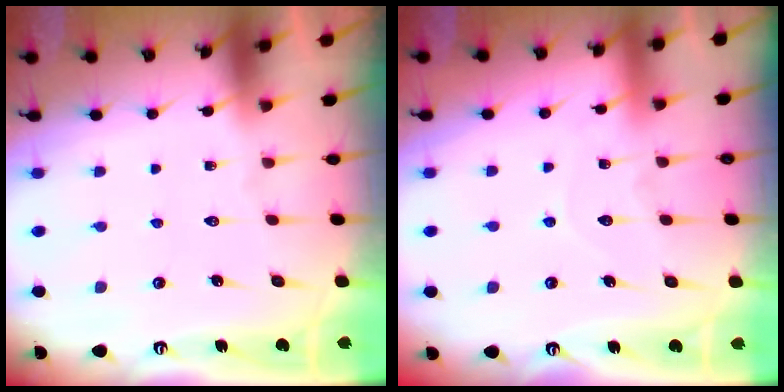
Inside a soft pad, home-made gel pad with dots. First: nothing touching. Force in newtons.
{"total": 6.5, "press": 6.5, "slide": 0.6}